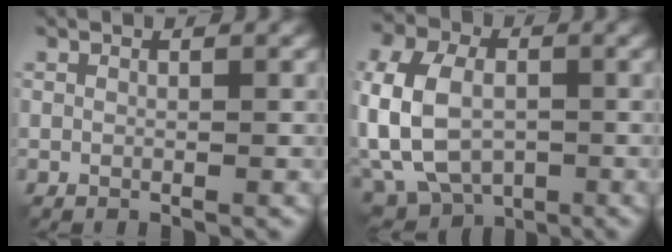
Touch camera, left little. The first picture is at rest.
{"total": 12.8, "force": [-1.9, 9.0, 8.9], "torque": [-0.185, 0.005, -0.046]}